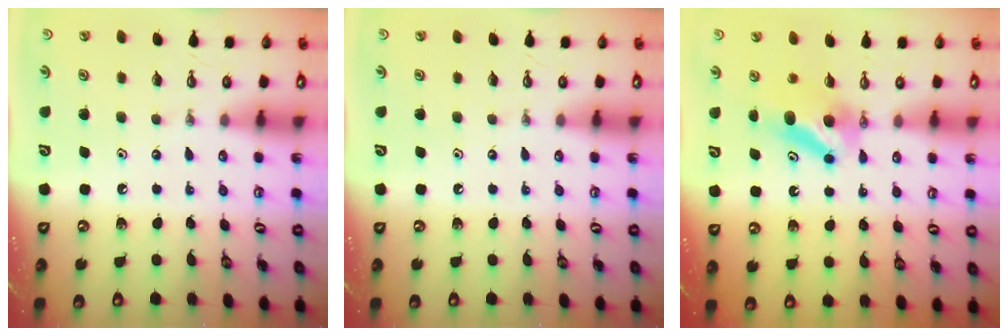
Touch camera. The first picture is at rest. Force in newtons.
{"total": 0.0}
{"total": 6.6, "press": 6.6, "slide": 0.7}